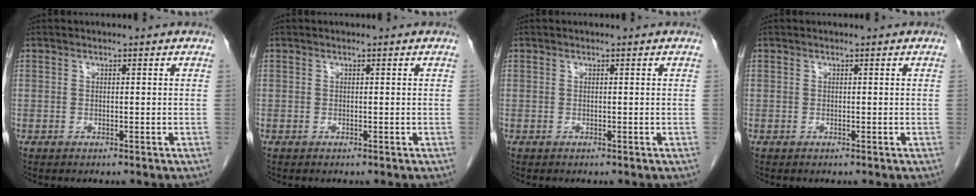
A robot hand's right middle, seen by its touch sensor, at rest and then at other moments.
{"total": 0.0}
{"total": 0.0}
{"total": 0.0}